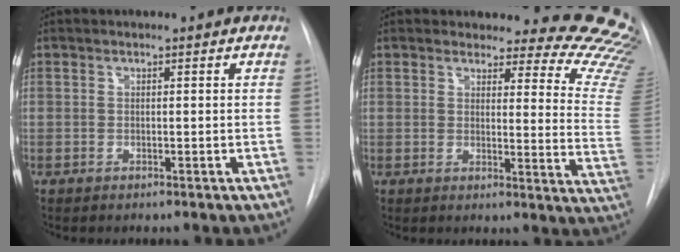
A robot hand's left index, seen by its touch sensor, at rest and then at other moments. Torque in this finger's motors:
{"motor_torque": [0.73, -1.41, -0.15, -0.02]}